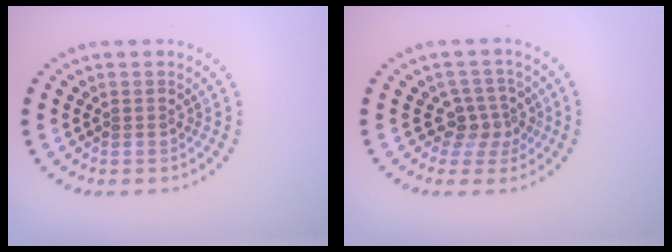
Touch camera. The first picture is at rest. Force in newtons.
{"total": 2.6, "press": 2.0, "slide": 1.7}